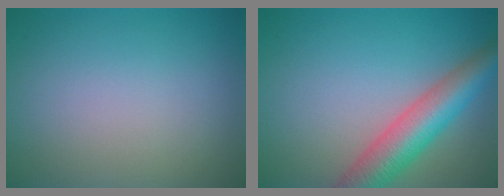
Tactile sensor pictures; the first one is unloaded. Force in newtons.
{"total": 6.6, "press": 6.6, "slide": 0.3}